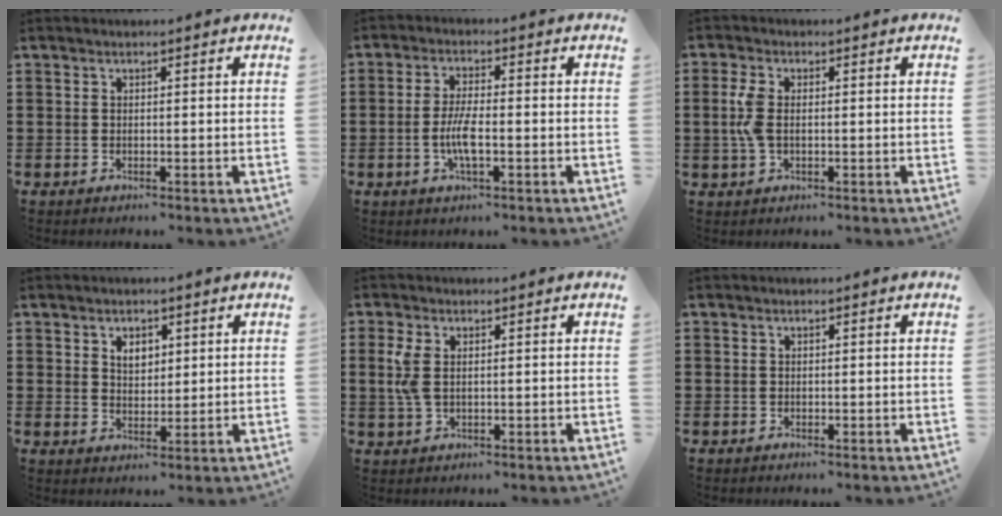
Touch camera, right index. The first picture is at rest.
{"total": 5.2, "force": [-1.4, 1.1, 4.9], "torque": [-0.106, -0.006, -0.031]}
{"total": 4.3, "force": [0.0, 2.1, 3.7], "torque": [-0.102, -0.004, -0.010]}
{"total": 2.7, "force": [1.6, 1.8, 1.3], "torque": [-0.023, 0.004, 0.027]}
{"total": 4.0, "force": [0.7, 2.0, 3.4], "torque": [-0.095, 0.000, 0.004]}
{"total": 0.0}